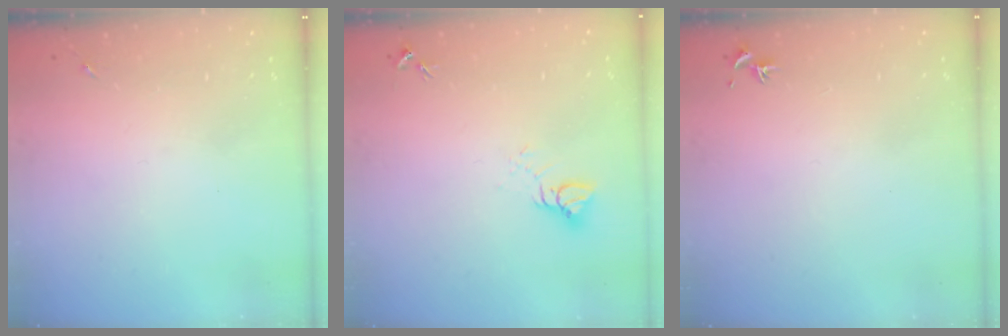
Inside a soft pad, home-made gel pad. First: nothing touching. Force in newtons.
{"total": 4.8, "press": 4.8, "slide": 0.4}
{"total": 0.0}